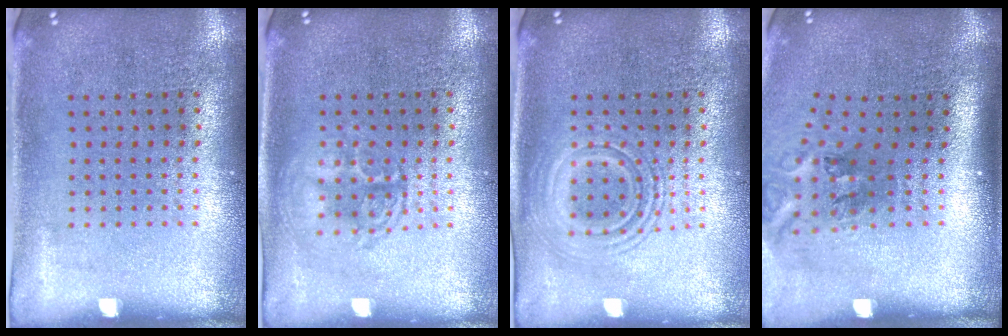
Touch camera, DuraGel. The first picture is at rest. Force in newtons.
{"total": 1.3, "press": 1.3, "slide": 0.2}
{"total": 2.5, "press": 2.4, "slide": 0.4}
{"total": 1.8, "press": 1.1, "slide": 1.4}